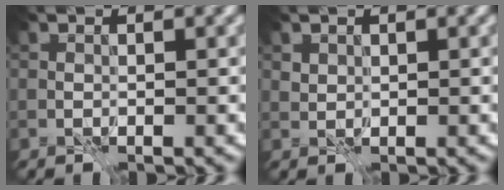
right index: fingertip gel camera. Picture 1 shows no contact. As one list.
[{"total": 0.8, "force": [0.5, 0.7, -0.1], "torque": [0.001, 0.000, 0.008]}]